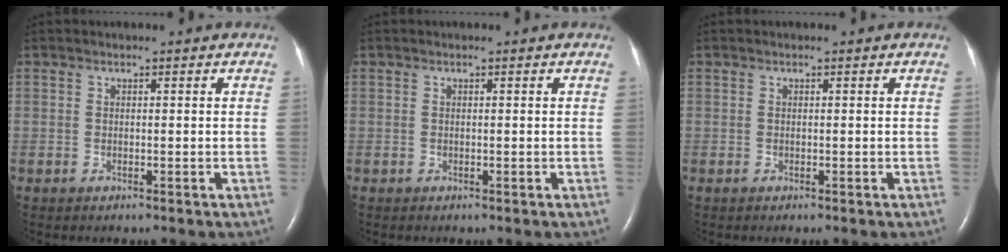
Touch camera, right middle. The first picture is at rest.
{"total": 0.0}
{"total": 0.0}